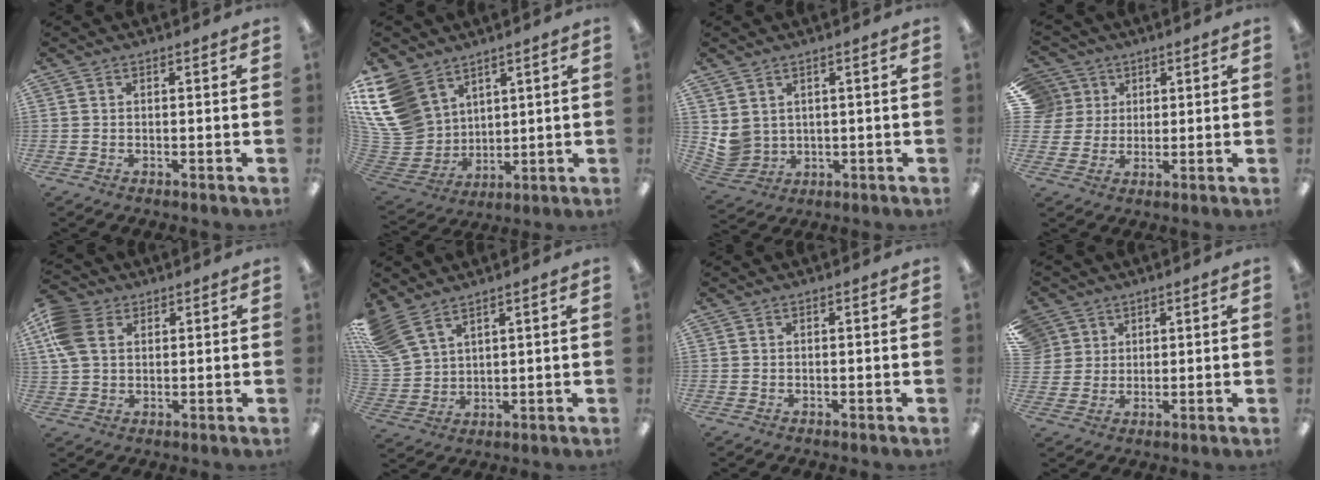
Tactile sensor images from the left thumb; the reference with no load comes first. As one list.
[{"total": 16.6, "force": [8.7, 12.2, 7.0], "torque": [-0.203, -0.039, 0.172]}, {"total": 4.9, "force": [2.0, 4.4, 1.1], "torque": [-0.042, -0.011, 0.042]}, {"total": 7.0, "force": [2.6, 6.4, 0.5], "torque": [-0.016, -0.009, 0.051]}, {"total": 9.5, "force": [3.5, 7.0, 5.4], "torque": [-0.143, 0.006, 0.068]}, {"total": 10.0, "force": [7.4, 4.8, 4.7], "torque": [-0.120, -0.019, 0.146]}, {"total": 0.0}, {"total": 5.3, "force": [2.8, 4.5, -0.3], "torque": [-0.003, -0.007, 0.053]}]